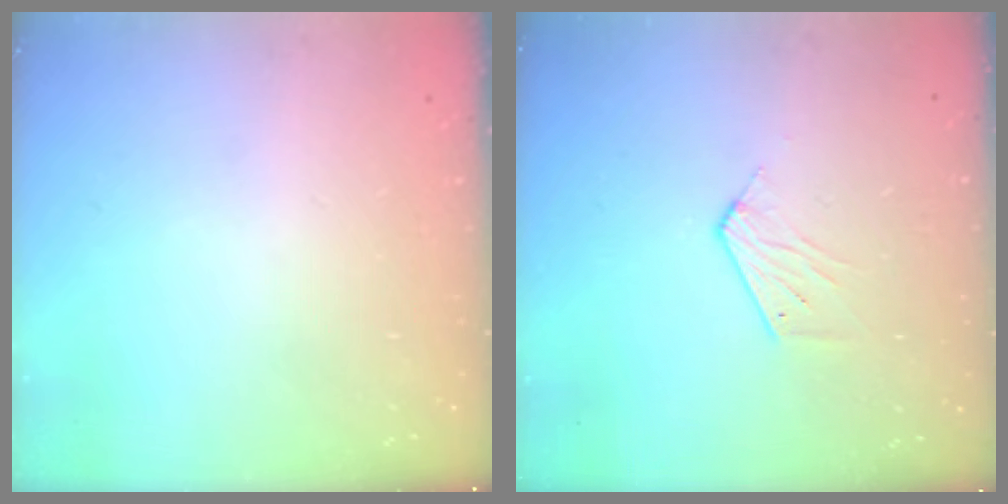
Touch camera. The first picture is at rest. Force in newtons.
{"total": 4.1, "press": 4.1, "slide": 0.3}